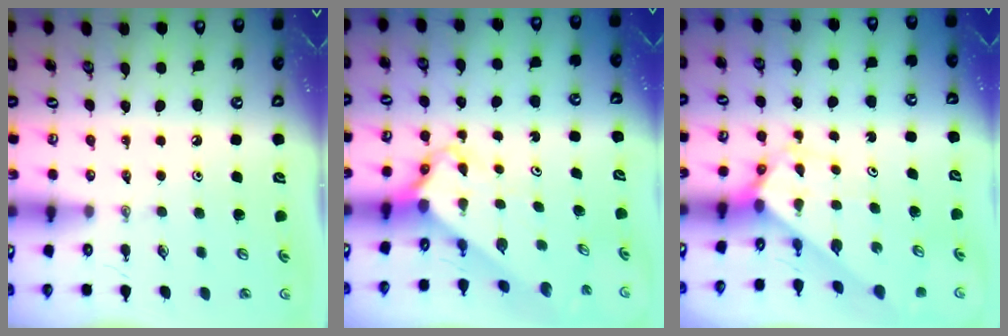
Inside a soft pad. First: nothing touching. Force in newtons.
{"total": 2.7, "press": 2.7, "slide": 0.2}
{"total": 2.7, "press": 2.7, "slide": 0.1}